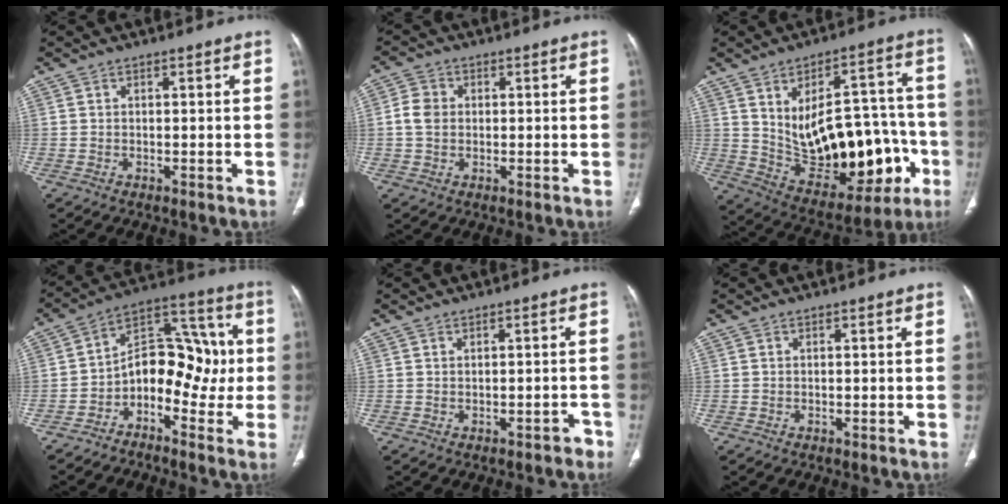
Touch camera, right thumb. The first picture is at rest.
{"total": 4.5, "force": [0.3, 3.6, 2.6], "torque": [-0.047, 0.008, 0.003]}
{"total": 24.8, "force": [-3.3, 12.8, 21.0], "torque": [-0.290, 0.027, -0.010]}
{"total": 13.4, "force": [-2.7, 8.8, 9.8], "torque": [-0.099, 0.061, -0.054]}
{"total": 1.4, "force": [-0.9, 0.9, 0.6], "torque": [-0.005, 0.013, -0.009]}
{"total": 0.0}